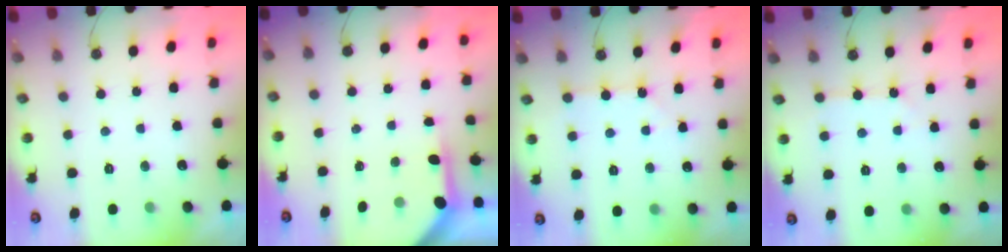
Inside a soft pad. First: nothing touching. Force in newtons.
{"total": 3.8, "press": 3.8, "slide": 0.4}
{"total": 1.9, "press": 1.8, "slide": 0.4}
{"total": 3.5, "press": 3.5, "slide": 0.5}